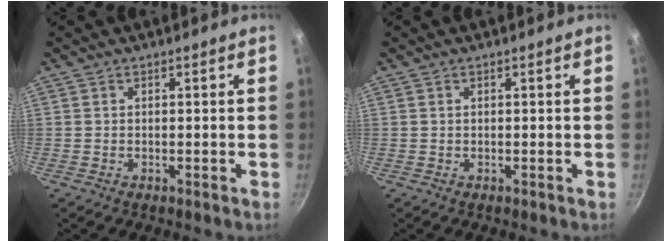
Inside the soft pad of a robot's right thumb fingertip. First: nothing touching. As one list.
[{"total": 0.0}]